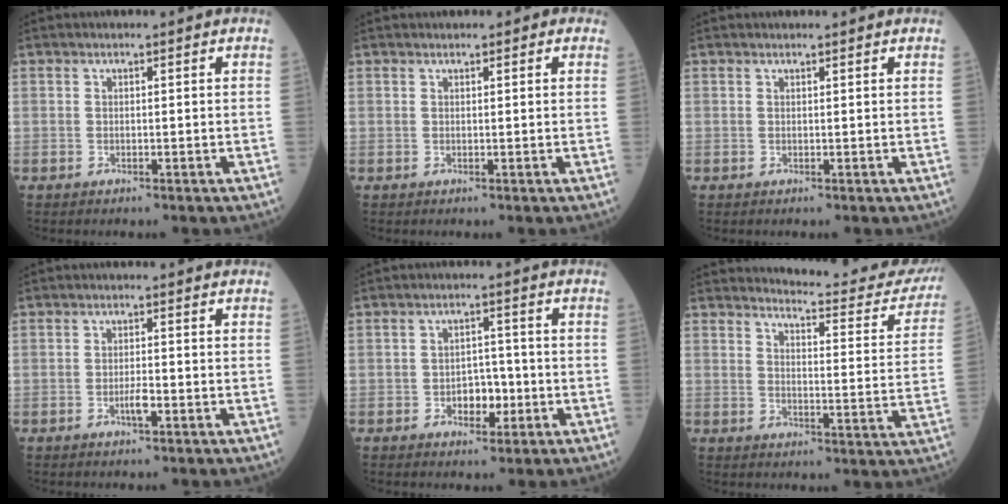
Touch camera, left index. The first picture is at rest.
{"total": 1.2, "force": [0.9, 0.5, 0.6], "torque": [-0.011, 0.009, 0.009]}
{"total": 1.6, "force": [1.5, 0.1, 0.4], "torque": [-0.011, 0.007, 0.019]}
{"total": 1.7, "force": [-0.7, 0.2, 1.6], "torque": [-0.030, 0.000, -0.012]}
{"total": 3.9, "force": [-1.2, 2.3, 2.8], "torque": [-0.038, 0.006, -0.017]}
{"total": 16.0, "force": [15.6, 1.5, 3.3], "torque": [-0.031, -0.078, 0.167]}